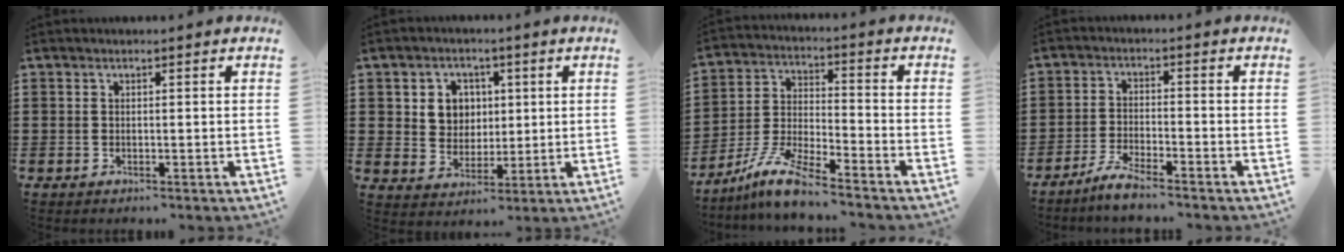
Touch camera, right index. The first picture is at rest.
{"total": 5.4, "force": [1.3, 4.9, 1.7], "torque": [-0.049, 0.013, 0.020]}
{"total": 8.0, "force": [-7.0, 0.2, 3.9], "torque": [-0.101, -0.010, -0.143]}
{"total": 3.8, "force": [-3.5, -0.1, 1.4], "torque": [-0.041, -0.004, -0.071]}